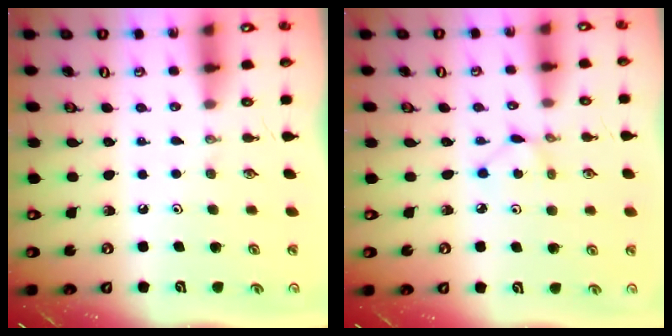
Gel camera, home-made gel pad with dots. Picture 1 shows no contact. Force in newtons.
{"total": 1.6, "press": 1.6, "slide": 0.2}